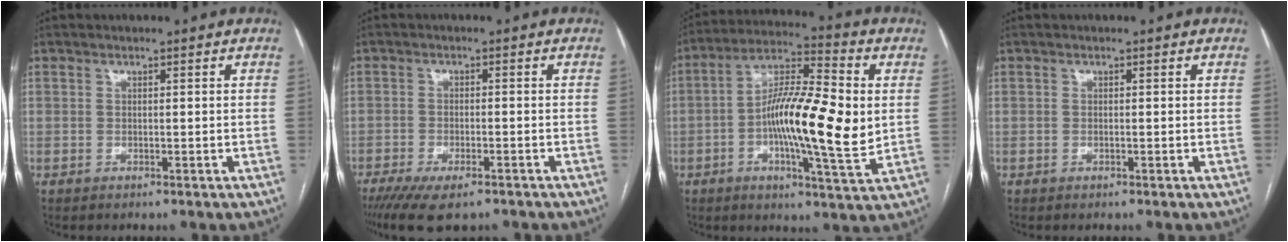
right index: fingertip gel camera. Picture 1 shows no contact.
{"total": 9.4, "force": [-6.9, 3.0, 5.7], "torque": [-0.089, -0.015, -0.106]}
{"total": 16.6, "force": [-0.4, 3.0, 16.3], "torque": [-0.285, 0.011, -0.016]}
{"total": 0.0}